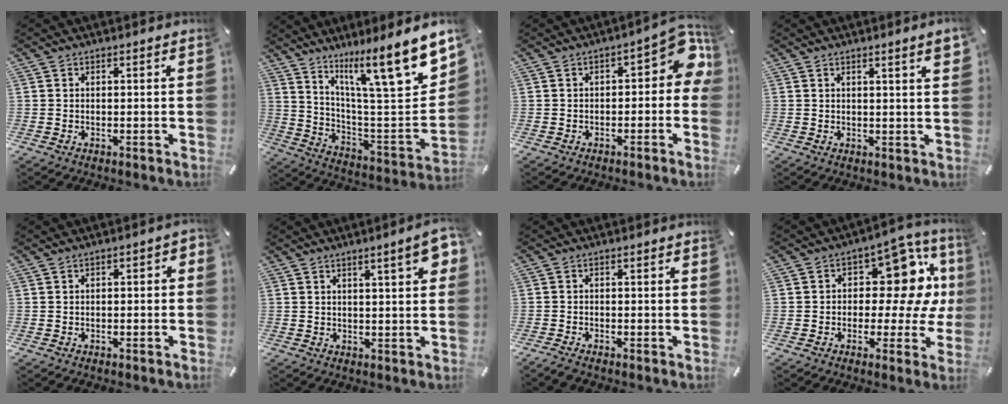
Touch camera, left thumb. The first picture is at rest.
{"total": 17.6, "force": [13.0, 2.8, 11.5], "torque": [-0.166, -0.113, 0.197]}
{"total": 9.6, "force": [1.5, 4.7, 8.2], "torque": [-0.102, -0.010, 0.024]}
{"total": 3.1, "force": [1.6, 0.1, 2.6], "torque": [-0.051, -0.001, 0.028]}
{"total": 2.3, "force": [-1.4, 1.0, 1.4], "torque": [-0.024, 0.010, -0.027]}
{"total": 7.1, "force": [3.3, 1.5, 6.2], "torque": [-0.087, -0.012, 0.050]}
{"total": 1.6, "force": [-1.3, 0.3, 0.9], "torque": [-0.016, 0.002, -0.023]}
{"total": 15.6, "force": [3.6, 9.7, 11.6], "torque": [-0.160, -0.030, 0.058]}